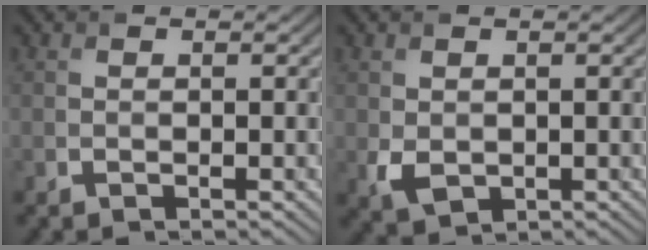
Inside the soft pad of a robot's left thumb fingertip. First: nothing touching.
{"total": 2.4, "force": [-0.2, 1.9, 1.4], "torque": [-0.039, -0.009, 0.003]}